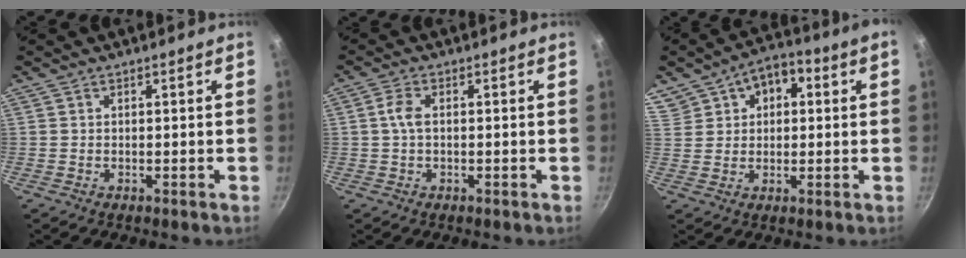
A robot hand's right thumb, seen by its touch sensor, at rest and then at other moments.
{"total": 3.2, "force": [0.2, 1.7, 2.7], "torque": [-0.063, 0.007, 0.001]}
{"total": 11.2, "force": [4.3, 7.8, 6.7], "torque": [-0.100, 0.027, 0.073]}